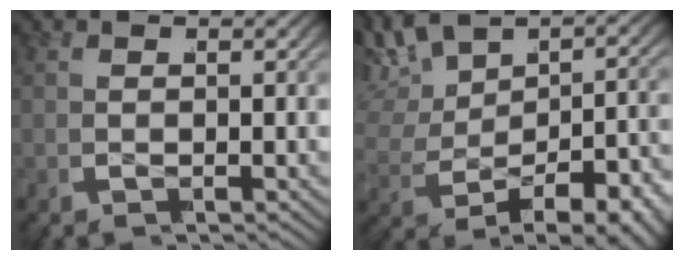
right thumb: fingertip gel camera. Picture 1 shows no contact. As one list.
[{"total": 7.9, "force": [-0.4, 5.1, 5.9], "torque": [-0.135, -0.018, 0.006]}]